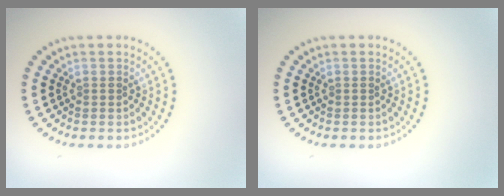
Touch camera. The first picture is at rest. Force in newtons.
{"total": 0.0}